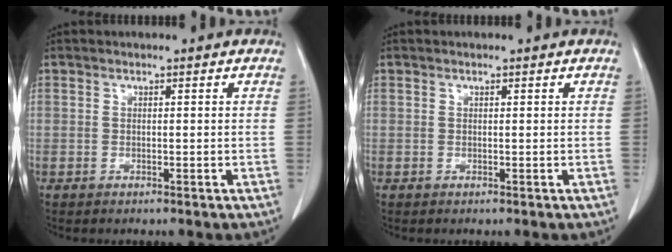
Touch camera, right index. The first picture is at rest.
{"total": 0.0}